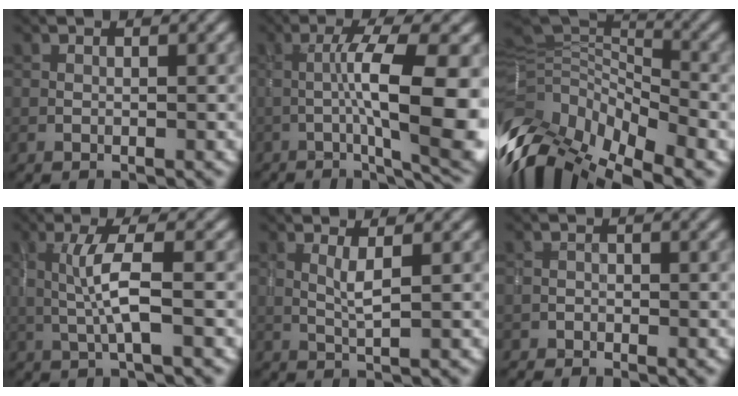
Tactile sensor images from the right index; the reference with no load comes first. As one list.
[{"total": 9.7, "force": [-1.4, 1.9, 9.4], "torque": [-0.133, 0.008, -0.027]}, {"total": 14.3, "force": [-6.2, 7.0, 10.9], "torque": [-0.223, 0.012, -0.077]}, {"total": 3.5, "force": [-0.2, 0.3, 3.5], "torque": [-0.072, 0.004, -0.004]}, {"total": 1.7, "force": [0.5, 0.1, 1.6], "torque": [-0.037, -0.001, 0.009]}, {"total": 1.3, "force": [-1.1, 0.6, 0.2], "torque": [-0.007, 0.004, -0.020]}]